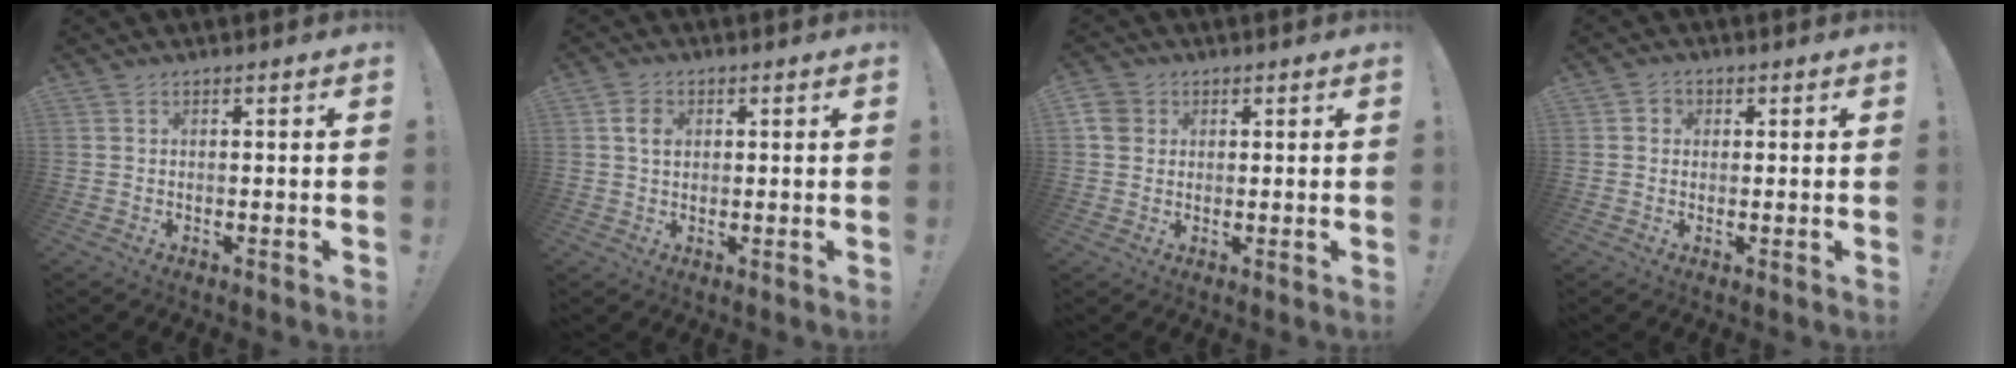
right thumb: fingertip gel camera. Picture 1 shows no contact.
{"total": 4.7, "force": [1.1, 3.5, 3.0], "torque": [-0.048, 0.008, 0.020]}
{"total": 4.7, "force": [1.4, 4.2, 1.7], "torque": [-0.026, 0.006, 0.028]}
{"total": 2.4, "force": [-0.1, 2.2, 0.9], "torque": [-0.012, 0.005, -0.002]}